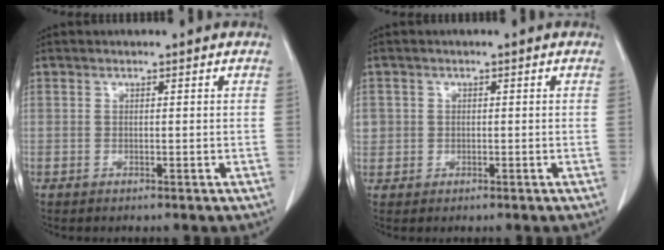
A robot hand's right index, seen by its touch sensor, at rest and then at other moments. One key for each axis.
{"total": 2.4, "fx": 0.3, "fy": 2.4, "fz": 0.5, "tx": -0.006, "ty": 0.004, "tz": 0.008}